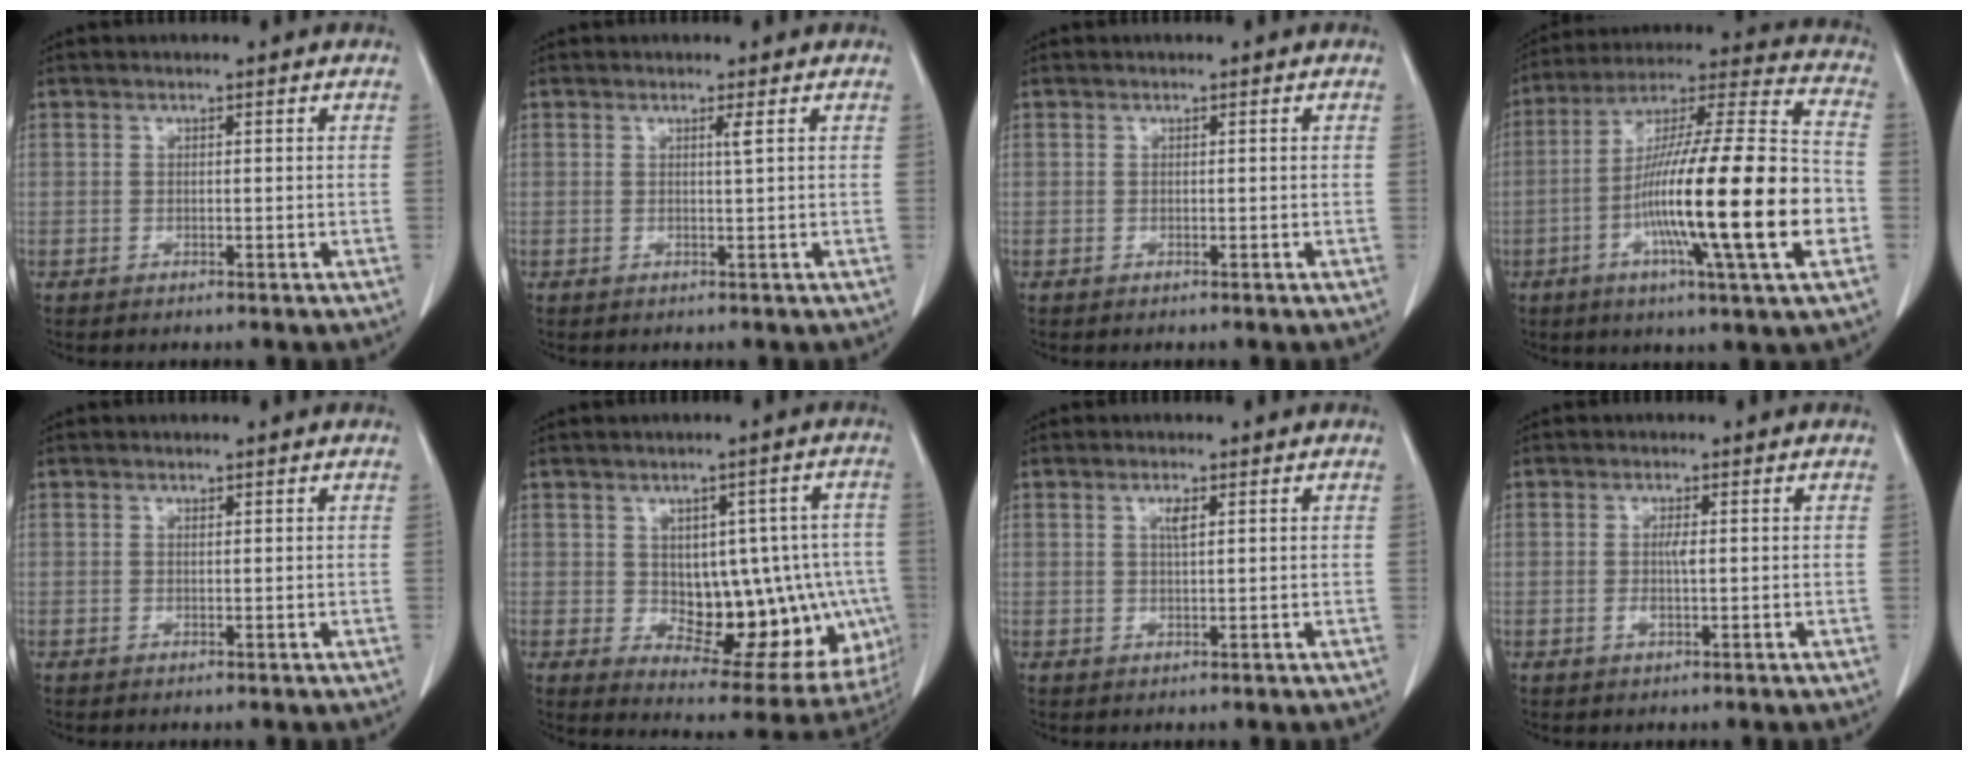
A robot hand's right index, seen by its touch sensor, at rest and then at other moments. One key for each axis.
{"total": 1.0, "fx": 0.4, "fy": -0.3, "fz": 0.8, "tx": -0.023, "ty": -0.005, "tz": 0.010}
{"total": 0.0}
{"total": 24.3, "fx": -5.9, "fy": 1.0, "fz": 23.5, "tx": -0.376, "ty": -0.012, "tz": -0.106}
{"total": 0.0}
{"total": 17.2, "fx": -1.7, "fy": 8.9, "fz": 14.6, "tx": -0.144, "ty": 0.023, "tz": 0.006}
{"total": 1.7, "fx": 0.7, "fy": 0.2, "fz": 1.5, "tx": -0.031, "ty": 0.000, "tz": 0.012}
{"total": 1.8, "fx": -0.1, "fy": 0.4, "fz": 1.8, "tx": -0.038, "ty": 0.000, "tz": -0.001}